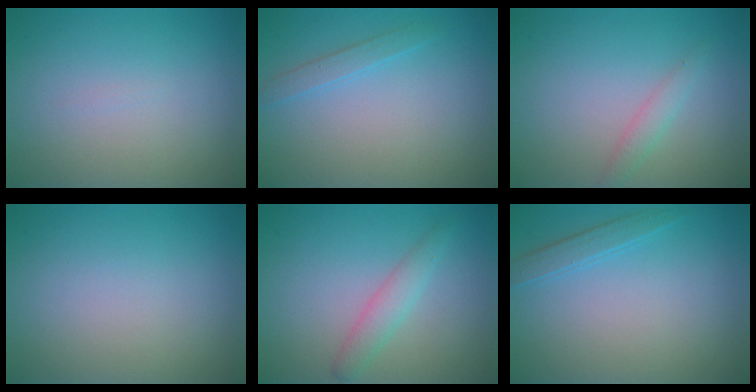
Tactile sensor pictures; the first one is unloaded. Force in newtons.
{"total": 1.3, "press": 1.3, "slide": 0.1}
{"total": 1.3, "press": 1.3, "slide": 0.0}
{"total": 0.0}
{"total": 2.1, "press": 2.1, "slide": 0.0}
{"total": 1.6, "press": 1.6, "slide": 0.1}